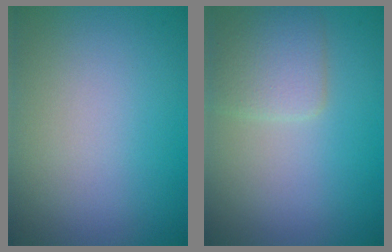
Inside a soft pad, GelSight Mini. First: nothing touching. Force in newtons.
{"total": 2.9, "press": 2.9, "slide": 0.0}